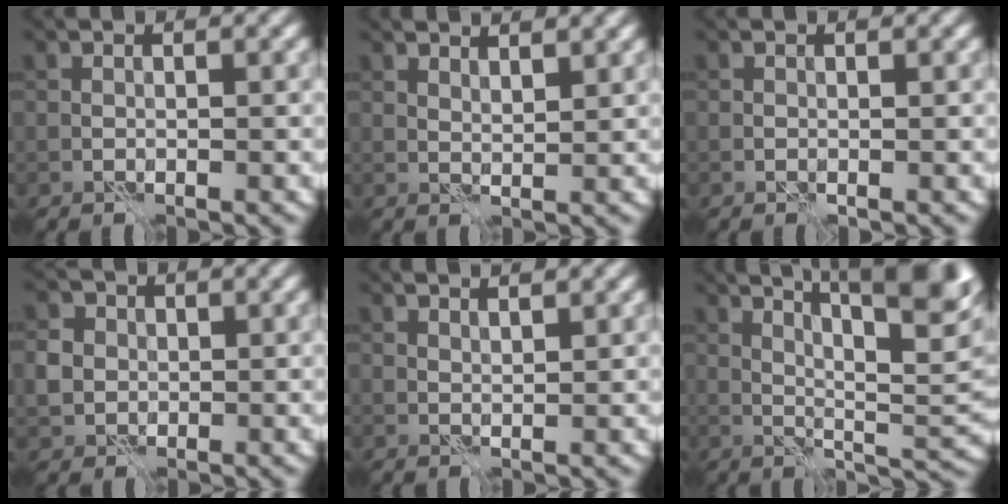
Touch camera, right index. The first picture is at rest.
{"total": 2.9, "force": [2.4, 0.6, 1.5], "torque": [-0.019, 0.002, 0.032]}
{"total": 0.0}
{"total": 4.0, "force": [0.3, 3.6, 1.6], "torque": [-0.034, 0.012, -0.002]}
{"total": 1.7, "force": [1.5, 0.0, 0.8], "torque": [-0.016, -0.001, 0.022]}
{"total": 11.2, "force": [5.8, 3.1, 9.0], "torque": [-0.121, 0.015, 0.070]}